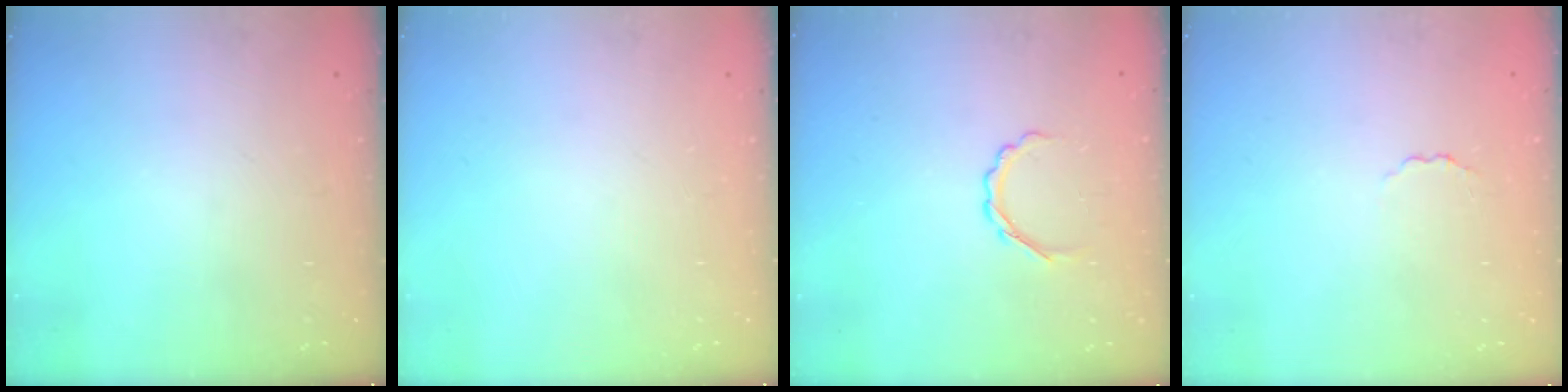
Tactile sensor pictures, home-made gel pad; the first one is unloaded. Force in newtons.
{"total": 0.0}
{"total": 3.7, "press": 3.5, "slide": 1.1}
{"total": 2.0, "press": 1.9, "slide": 0.6}